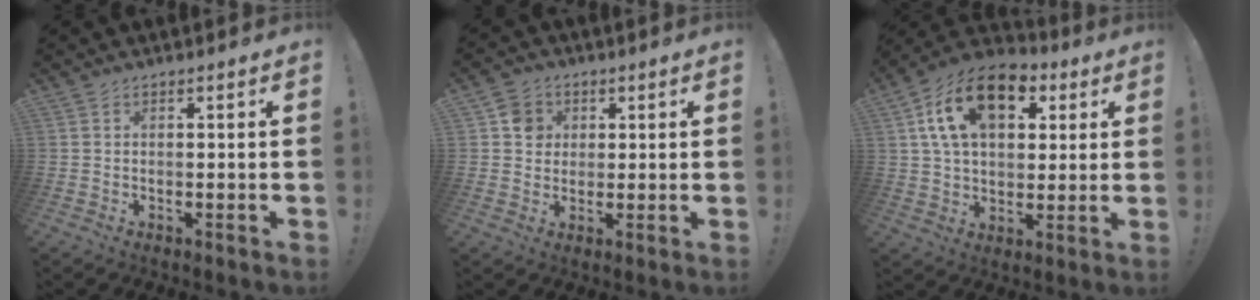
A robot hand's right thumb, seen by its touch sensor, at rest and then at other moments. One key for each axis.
{"total": 6.0, "fx": 1.6, "fy": 5.6, "fz": 1.6, "tx": -0.012, "ty": -0.001, "tz": 0.030}
{"total": 18.1, "fx": 7.7, "fy": 11.2, "fz": 11.9, "tx": -0.189, "ty": -0.024, "tz": 0.139}